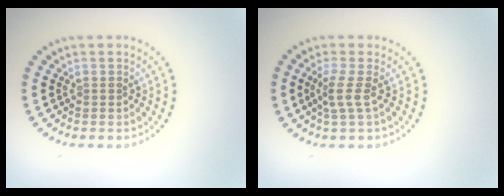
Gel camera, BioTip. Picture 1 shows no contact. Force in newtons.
{"total": 1.8, "press": 1.3, "slide": 1.2}